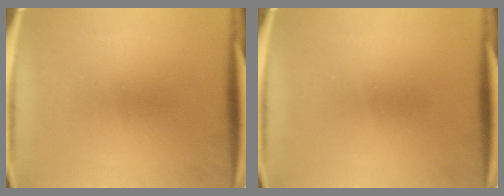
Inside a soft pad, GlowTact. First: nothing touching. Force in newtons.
{"total": 0.0}